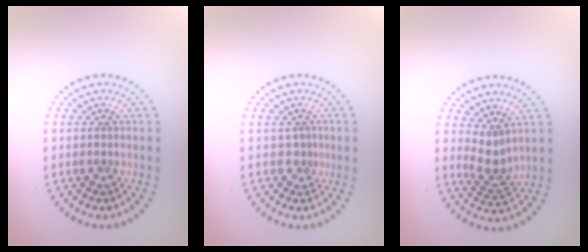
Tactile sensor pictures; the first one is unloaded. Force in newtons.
{"total": 0.8, "press": 0.3, "slide": 0.8}
{"total": 2.1, "press": 1.5, "slide": 1.5}